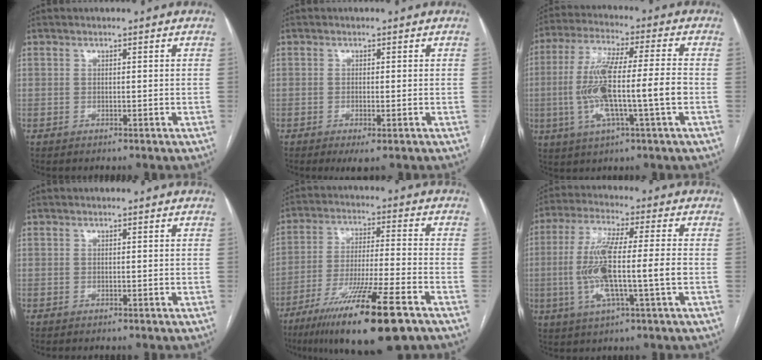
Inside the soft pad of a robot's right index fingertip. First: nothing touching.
{"total": 2.4, "force": [-1.1, 0.4, 2.0], "torque": [-0.033, -0.006, -0.014]}
{"total": 14.1, "force": [-2.3, 1.0, 13.8], "torque": [-0.275, 0.006, -0.043]}
{"total": 0.0}
{"total": 17.9, "force": [-11.0, 1.1, 14.0], "torque": [-0.240, -0.045, -0.189]}
{"total": 12.7, "force": [-1.7, 0.9, 12.5], "torque": [-0.255, 0.003, -0.033]}